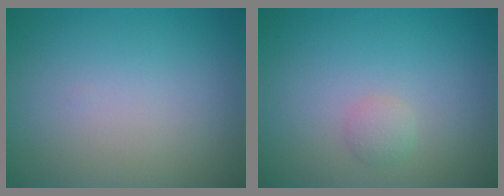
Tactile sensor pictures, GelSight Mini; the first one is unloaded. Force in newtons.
{"total": 1.0, "press": 1.0, "slide": 0.0}